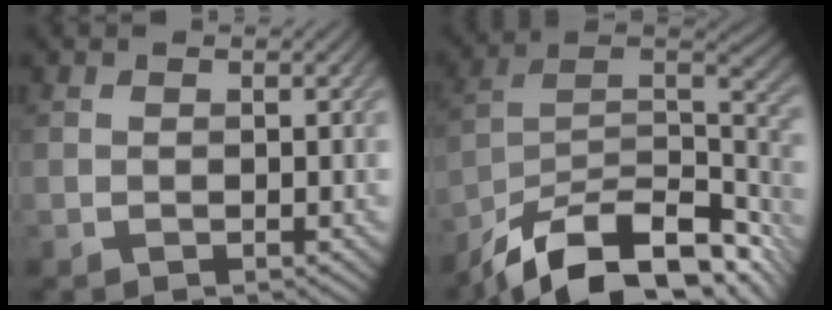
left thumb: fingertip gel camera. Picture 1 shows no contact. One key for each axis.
{"total": 16.2, "fx": -11.5, "fy": 6.5, "fz": 9.3, "tx": -0.201, "ty": -0.031, "tz": -0.178}